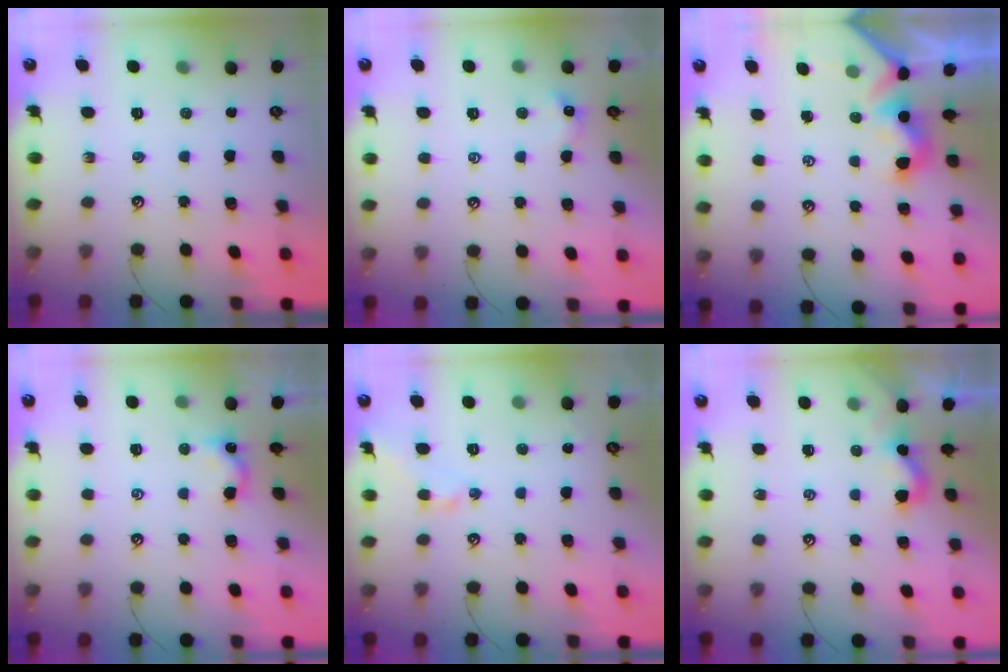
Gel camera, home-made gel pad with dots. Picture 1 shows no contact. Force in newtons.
{"total": 1.3, "press": 1.2, "slide": 0.4}
{"total": 2.2, "press": 2.1, "slide": 0.7}
{"total": 0.8, "press": 0.7, "slide": 0.4}
{"total": 0.8, "press": 0.6, "slide": 0.5}
{"total": 2.8, "press": 2.8, "slide": 0.4}